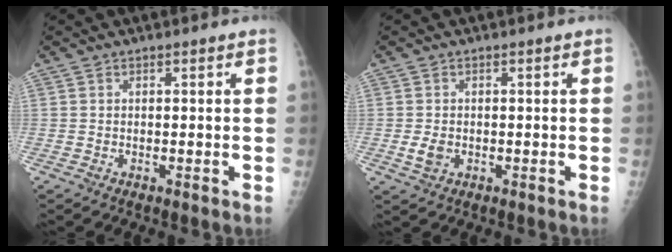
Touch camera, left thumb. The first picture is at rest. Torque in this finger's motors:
{"motor_torque": [-0.31, 0.24, 0.33, 0.00, 0.00]}